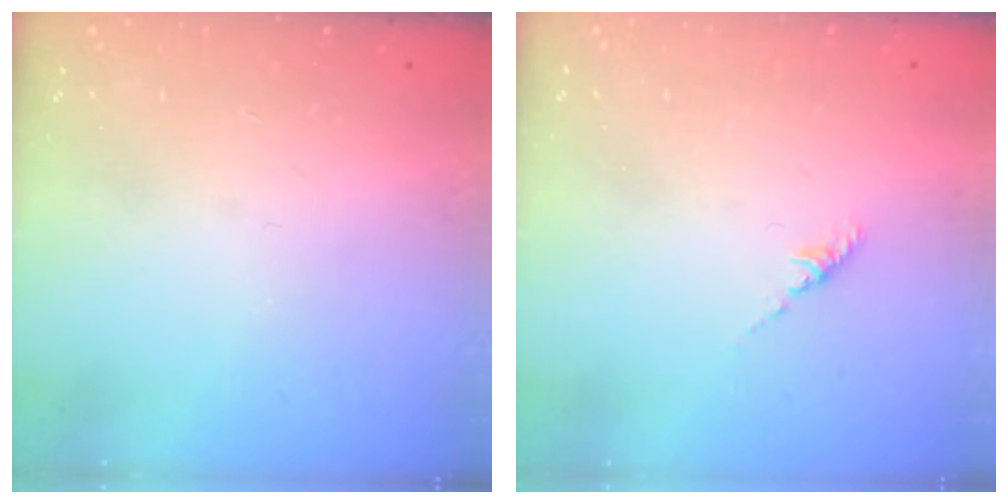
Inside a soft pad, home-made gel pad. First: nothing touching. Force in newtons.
{"total": 1.2, "press": 1.1, "slide": 0.5}